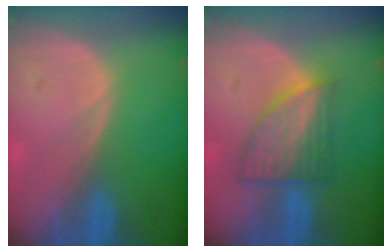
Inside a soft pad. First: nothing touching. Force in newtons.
{"total": 6.9, "press": 6.5, "slide": 2.5}